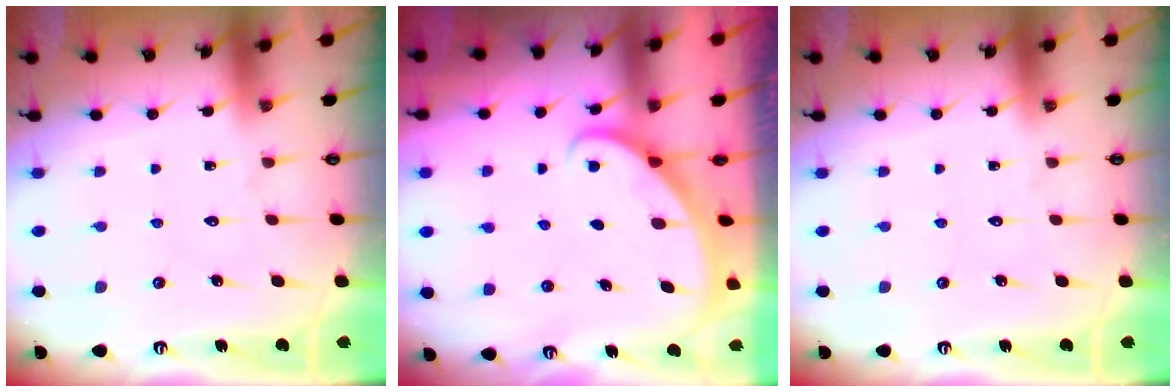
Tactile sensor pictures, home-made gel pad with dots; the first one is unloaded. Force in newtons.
{"total": 1.9, "press": 1.9, "slide": 0.1}
{"total": 0.0}